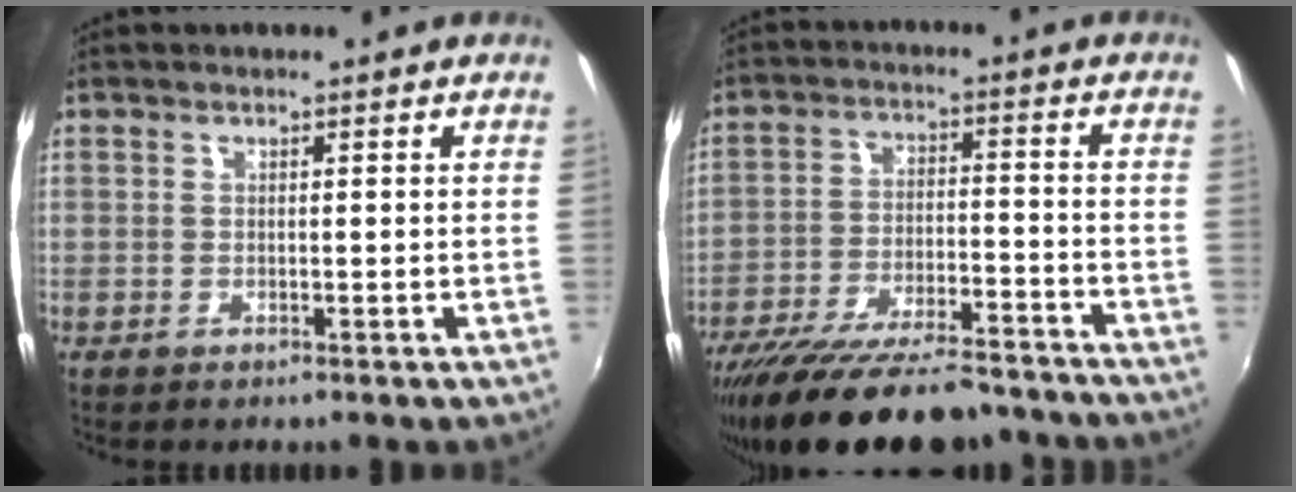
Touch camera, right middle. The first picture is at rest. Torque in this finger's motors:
{"motor_torque": [1.10, -1.04, 0.77, 0.21]}